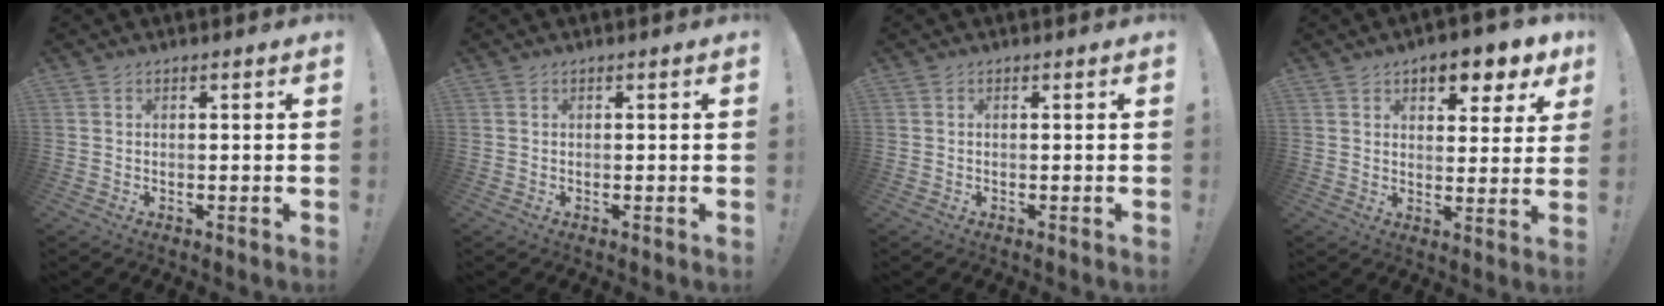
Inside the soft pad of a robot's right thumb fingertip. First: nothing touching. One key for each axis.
{"total": 0.0}
{"total": 0.0}
{"total": 7.9, "fx": 5.1, "fy": 3.8, "fz": 4.7, "tx": -0.047, "ty": -0.036, "tz": 0.088}